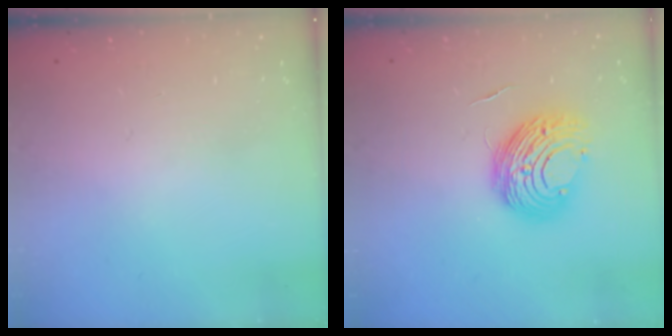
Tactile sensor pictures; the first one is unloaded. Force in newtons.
{"total": 11.3, "press": 11.2, "slide": 1.2}